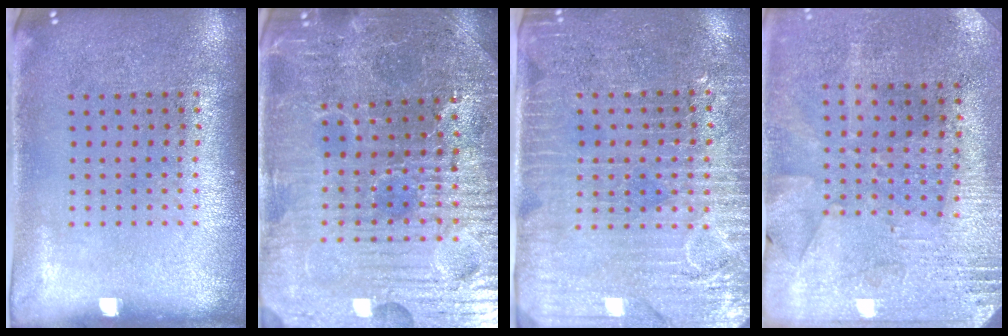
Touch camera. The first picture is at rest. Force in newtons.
{"total": 4.8, "press": 4.7, "slide": 1.0}
{"total": 3.6, "press": 3.2, "slide": 1.8}
{"total": 2.7, "press": 2.4, "slide": 1.3}